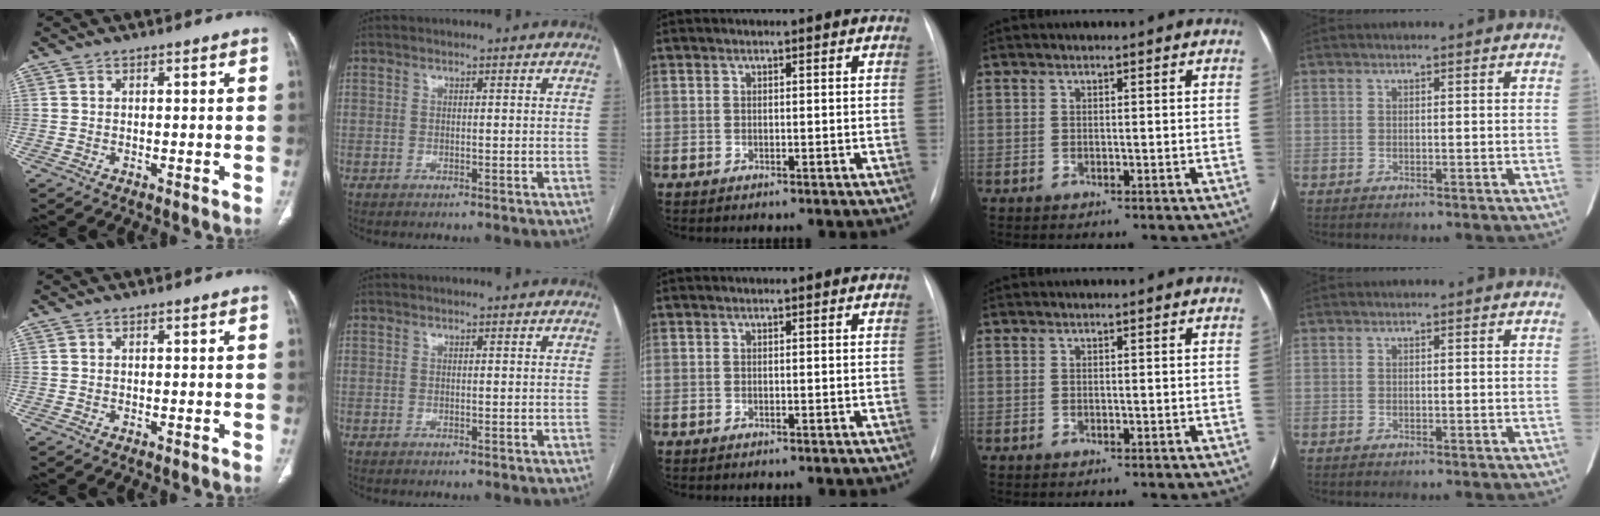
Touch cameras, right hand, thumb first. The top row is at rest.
{}